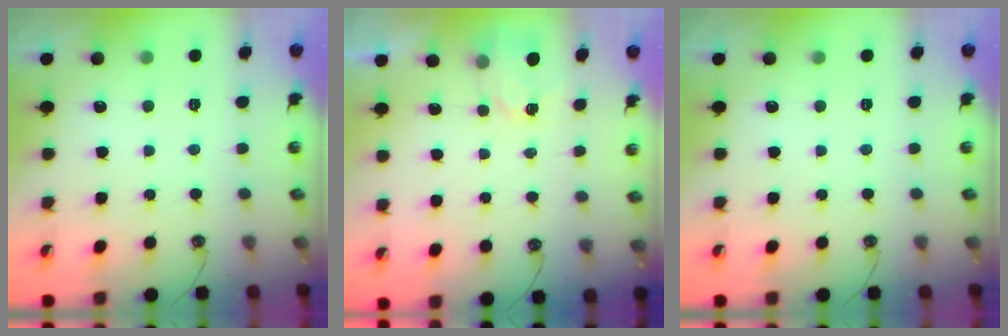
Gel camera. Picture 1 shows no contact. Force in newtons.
{"total": 2.4, "press": 2.4, "slide": 0.3}
{"total": 0.0}